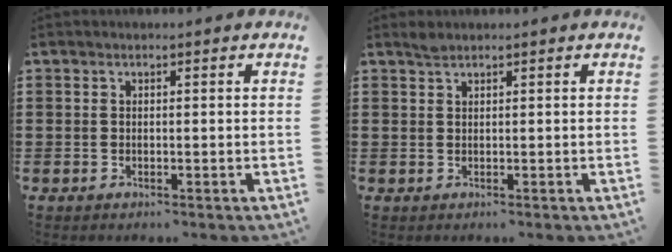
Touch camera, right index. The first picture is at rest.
{"total": 0.8, "force": [0.7, 0.2, 0.3], "torque": [-0.008, -0.002, 0.014]}